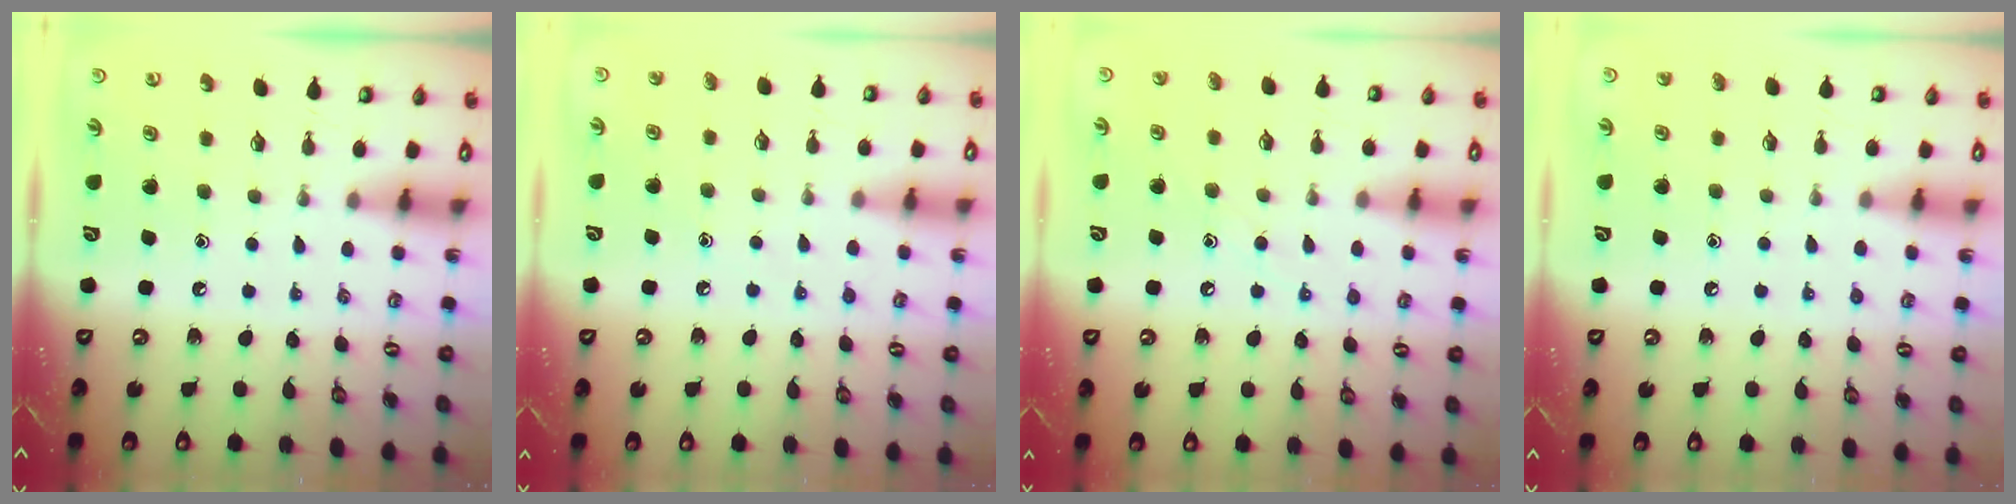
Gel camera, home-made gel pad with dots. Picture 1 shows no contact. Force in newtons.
{"total": 5.4, "press": 5.3, "slide": 0.7}
{"total": 7.5, "press": 7.4, "slide": 0.6}
{"total": 2.4, "press": 2.4, "slide": 0.2}